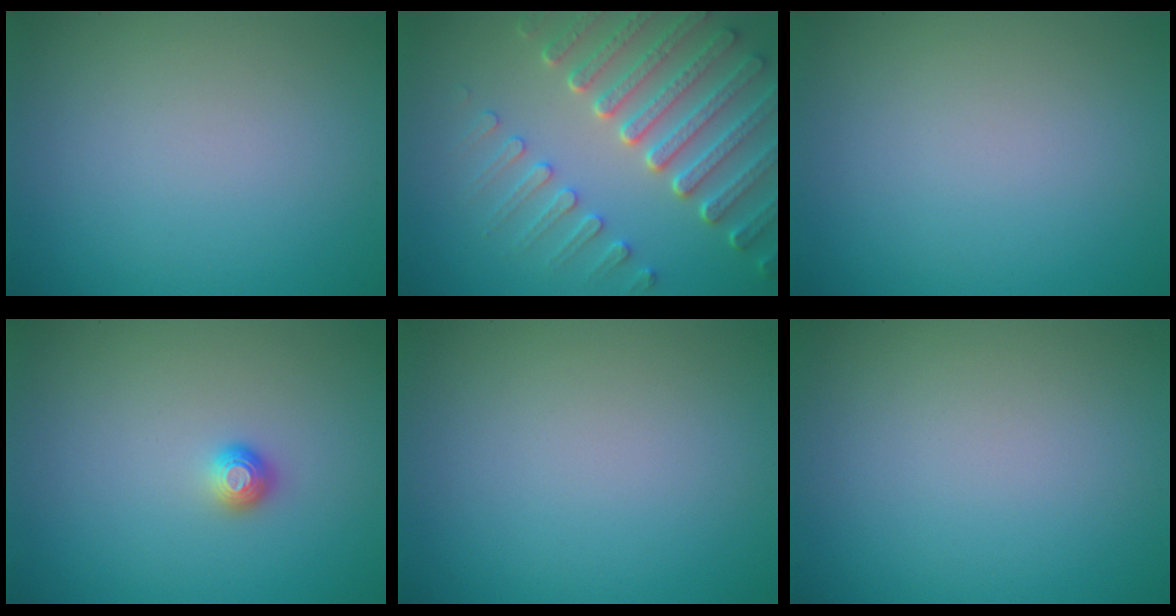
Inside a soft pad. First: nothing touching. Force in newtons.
{"total": 7.2, "press": 5.7, "slide": 4.4}
{"total": 0.0}
{"total": 1.1, "press": 1.0, "slide": 0.4}
{"total": 0.0}
{"total": 0.0}